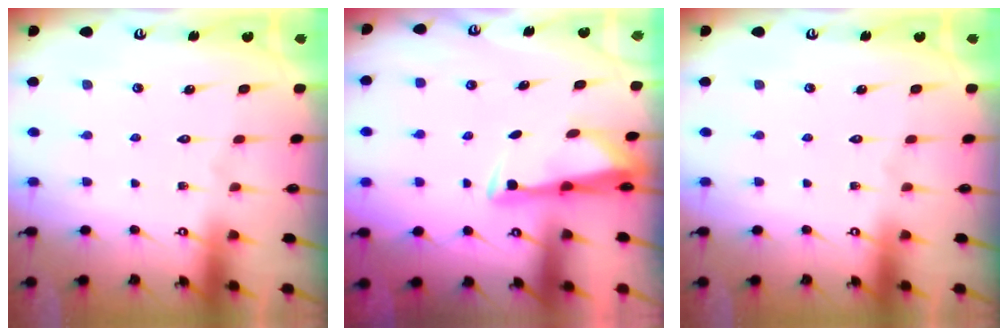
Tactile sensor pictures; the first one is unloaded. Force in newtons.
{"total": 3.5, "press": 3.4, "slide": 0.9}
{"total": 0.0}